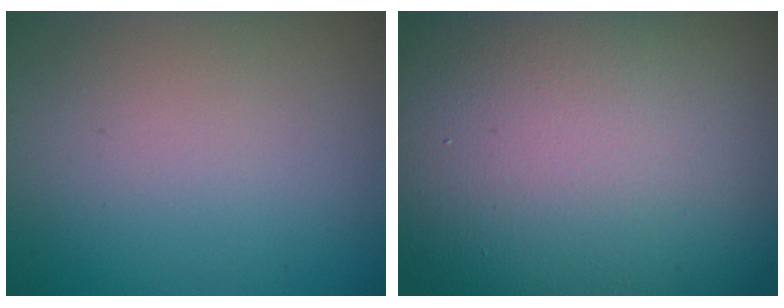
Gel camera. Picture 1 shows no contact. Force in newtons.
{"total": 19.9, "press": 19.9, "slide": 1.0}